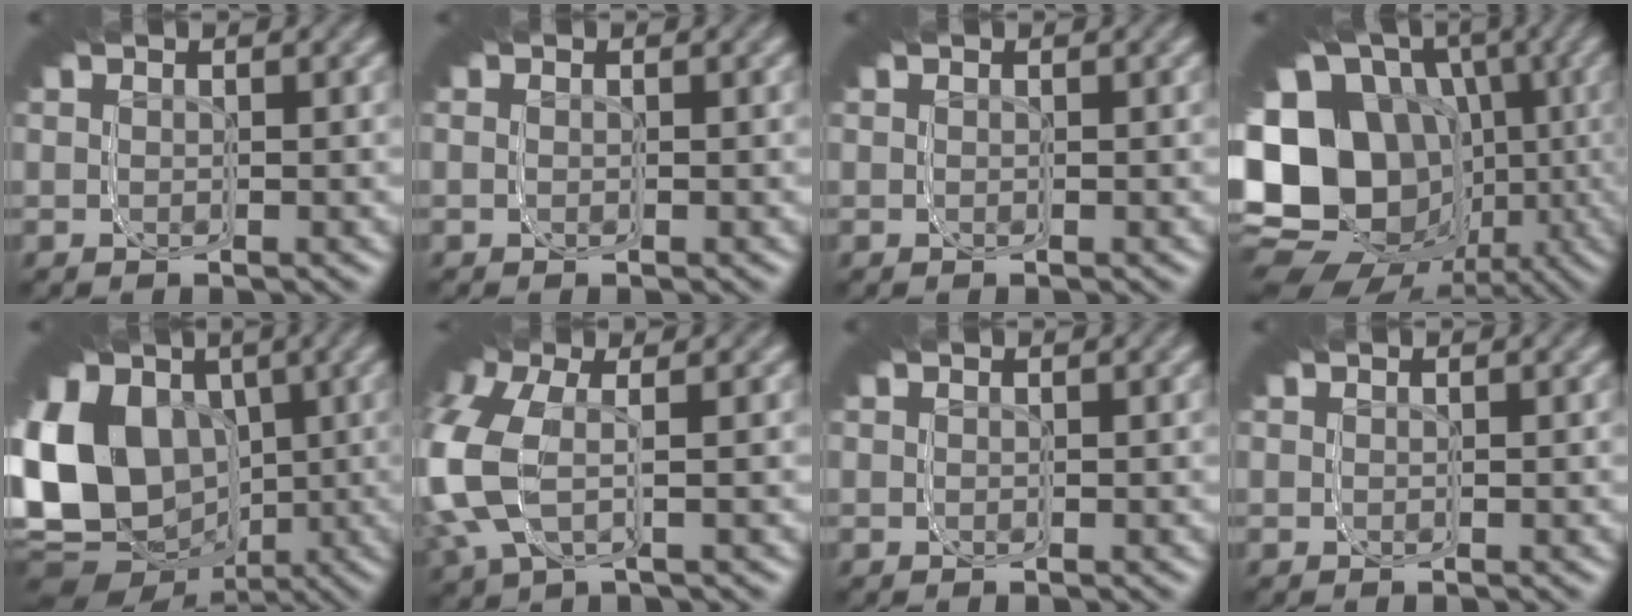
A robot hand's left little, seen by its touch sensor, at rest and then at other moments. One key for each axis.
{"total": 0.0}
{"total": 0.0}
{"total": 19.0, "fx": -3.8, "fy": 12.5, "fz": 13.9, "tx": -0.198, "ty": -0.029, "tz": -0.059}
{"total": 14.3, "fx": -2.1, "fy": 10.1, "fz": 9.9, "tx": -0.147, "ty": -0.012, "tz": -0.040}
{"total": 6.1, "fx": -1.6, "fy": 4.3, "fz": 4.0, "tx": -0.104, "ty": -0.002, "tz": -0.028}
{"total": 0.0}
{"total": 0.0}